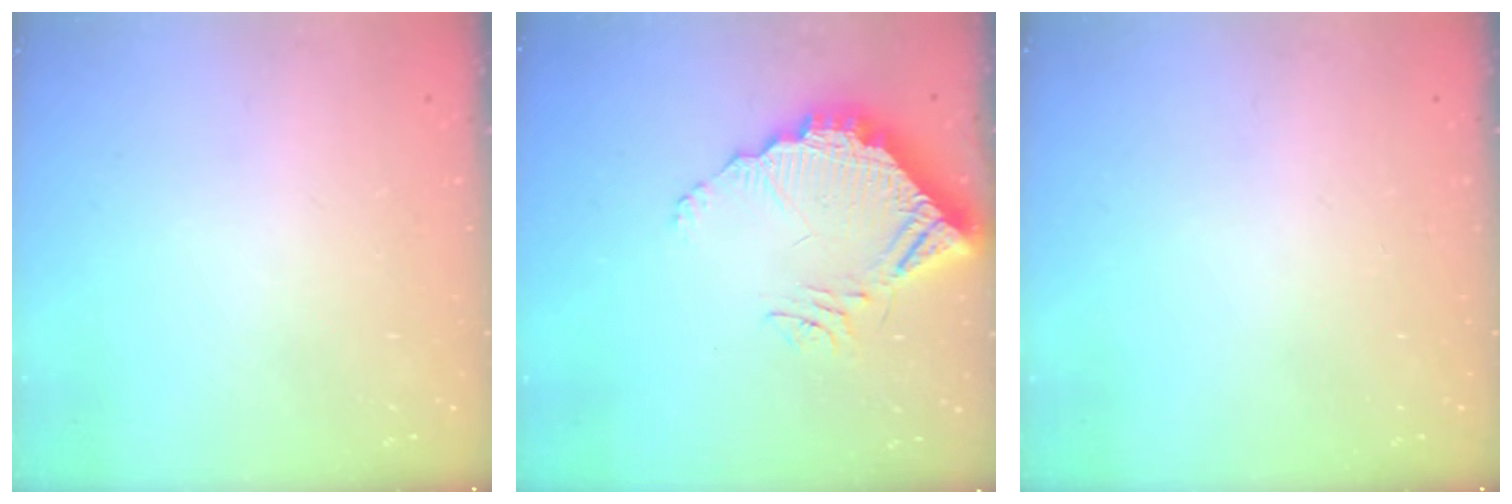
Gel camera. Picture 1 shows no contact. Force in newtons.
{"total": 11.8, "press": 11.8, "slide": 0.9}
{"total": 0.0}